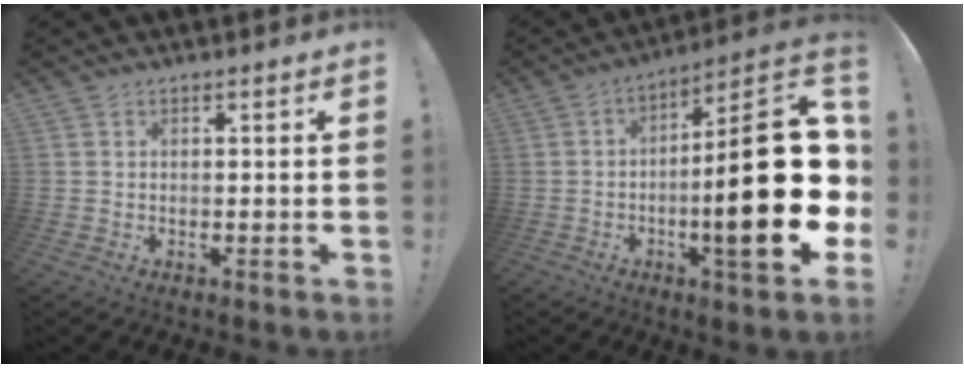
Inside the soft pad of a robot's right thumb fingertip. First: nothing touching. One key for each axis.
{"total": 28.2, "fx": -3.1, "fy": 7.3, "fz": 27.0, "tx": -0.406, "ty": 0.011, "tz": -0.048}